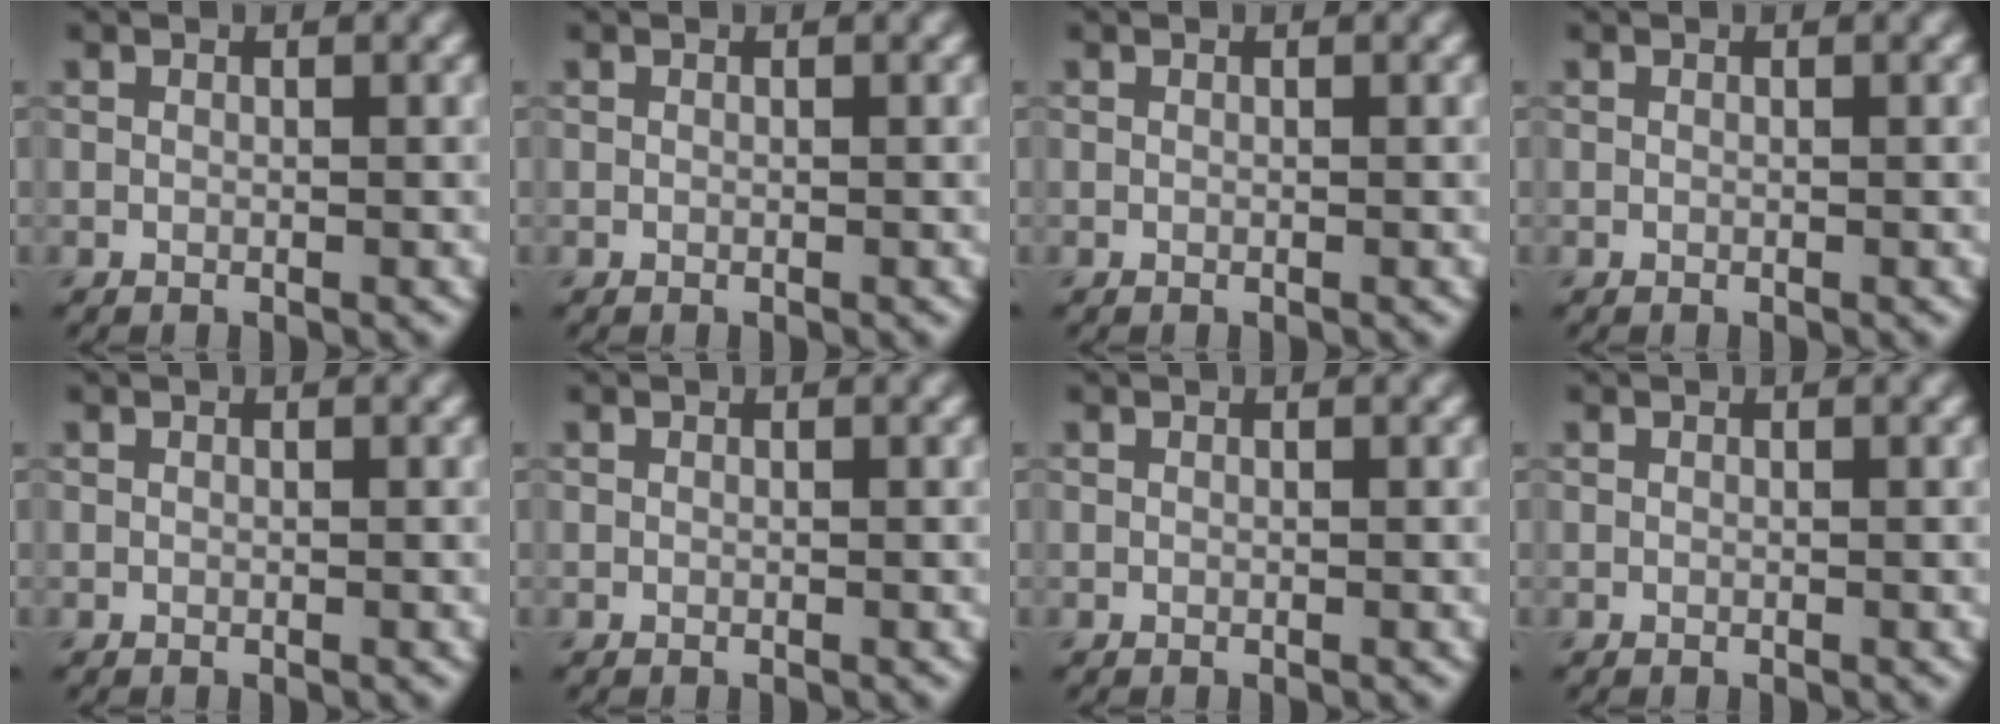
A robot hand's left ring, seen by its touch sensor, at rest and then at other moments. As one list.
[{"total": 0.0}, {"total": 0.0}, {"total": 0.0}, {"total": 0.0}, {"total": 0.0}, {"total": 0.0}, {"total": 0.0}]